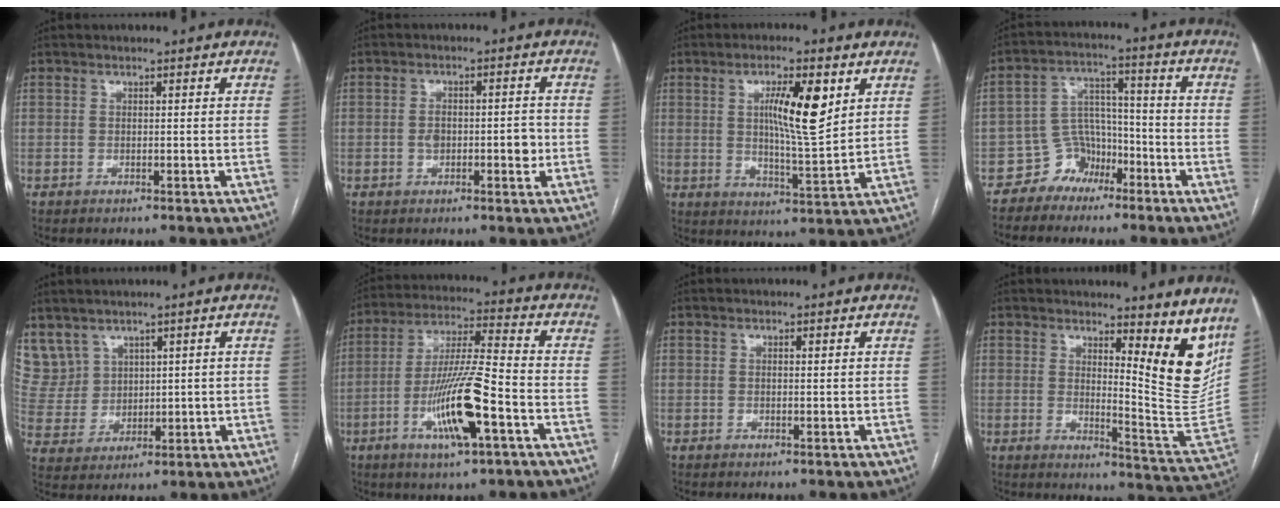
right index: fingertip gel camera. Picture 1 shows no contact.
{"total": 4.4, "force": [-0.7, 2.3, 3.7], "torque": [-0.061, 0.013, -0.009]}
{"total": 10.0, "force": [3.4, 1.5, 9.3], "torque": [-0.155, -0.006, 0.056]}
{"total": 6.4, "force": [-4.4, 4.5, 0.8], "torque": [-0.010, 0.026, -0.077]}
{"total": 9.1, "force": [6.0, 6.8, 1.0], "torque": [-0.040, 0.031, 0.143]}
{"total": 13.5, "force": [-5.1, 1.3, 12.5], "torque": [-0.244, -0.007, -0.090]}
{"total": 0.5, "force": [0.2, 0.1, 0.5], "torque": [-0.010, -0.002, 0.001]}
{"total": 11.9, "force": [8.7, 2.1, 7.8], "torque": [-0.085, -0.050, 0.105]}